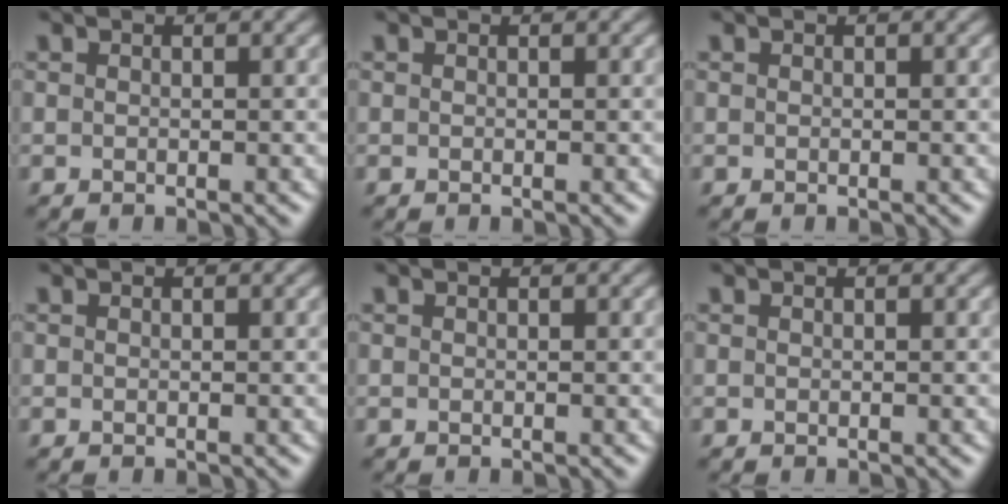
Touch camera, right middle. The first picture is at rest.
{"total": 0.0}
{"total": 0.0}
{"total": 0.0}
{"total": 0.0}
{"total": 0.0}